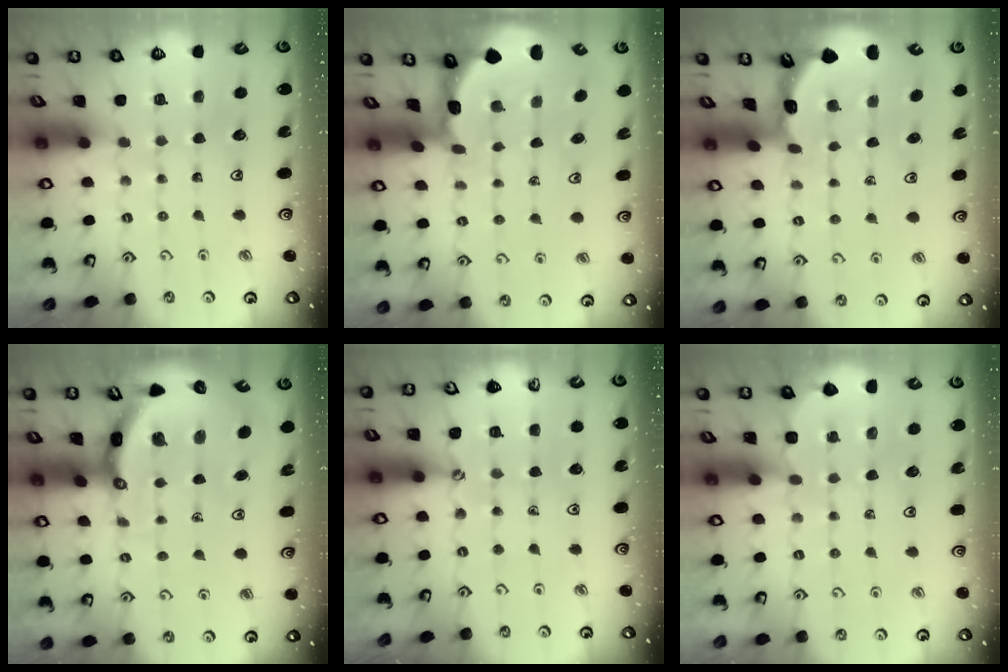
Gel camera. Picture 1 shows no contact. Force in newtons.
{"total": 2.6, "press": 2.6, "slide": 0.3}
{"total": 1.8, "press": 1.8, "slide": 0.1}
{"total": 7.5, "press": 7.5, "slide": 0.8}
{"total": 0.9, "press": 0.9, "slide": 0.1}
{"total": 2.3, "press": 2.3, "slide": 0.2}